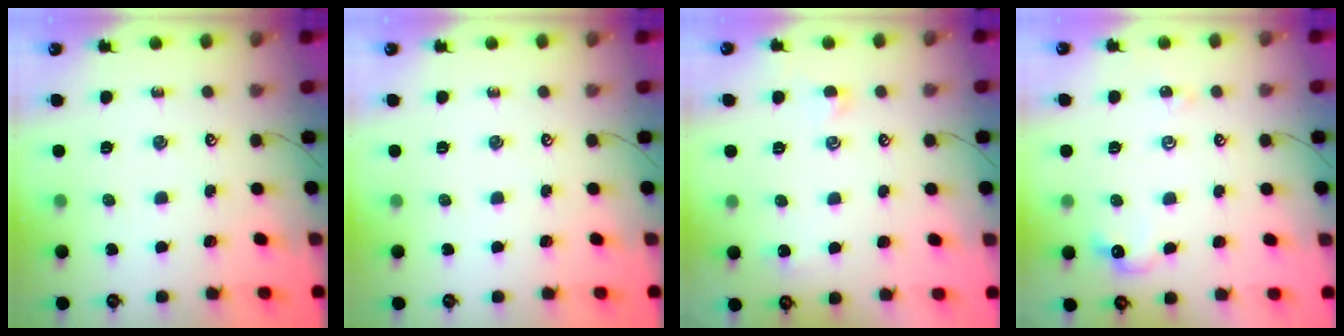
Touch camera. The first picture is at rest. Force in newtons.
{"total": 0.0}
{"total": 1.4, "press": 1.3, "slide": 0.5}
{"total": 3.1, "press": 3.1, "slide": 0.7}